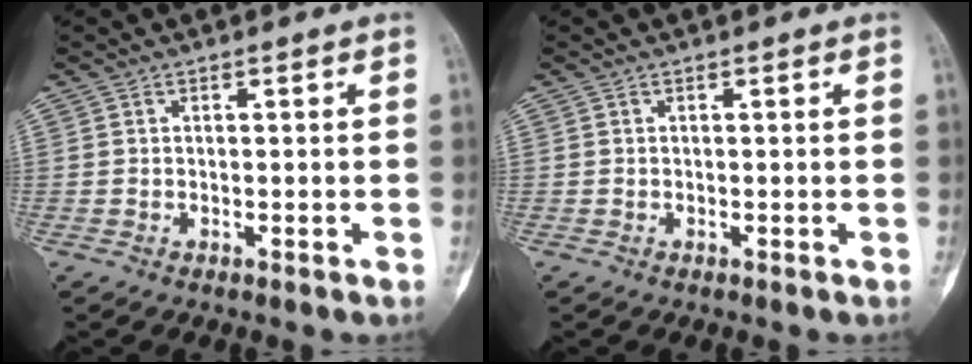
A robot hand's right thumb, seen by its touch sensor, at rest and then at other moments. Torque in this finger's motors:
{"motor_torque": [-0.02, -0.01, -0.08, -0.15, 0.00]}